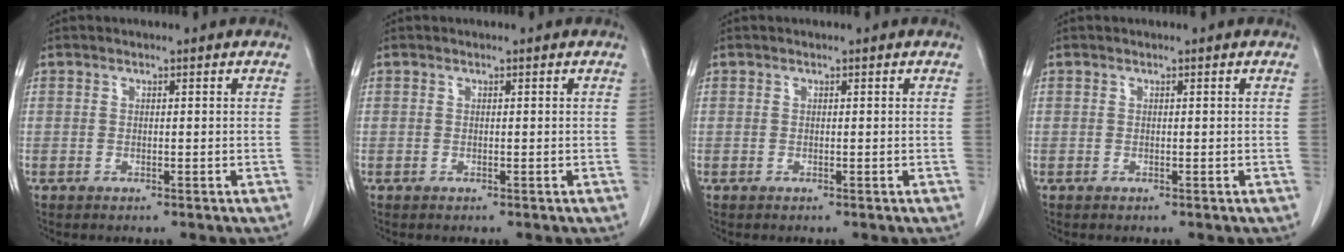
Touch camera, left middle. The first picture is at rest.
{"total": 0.0}
{"total": 0.0}
{"total": 0.0}